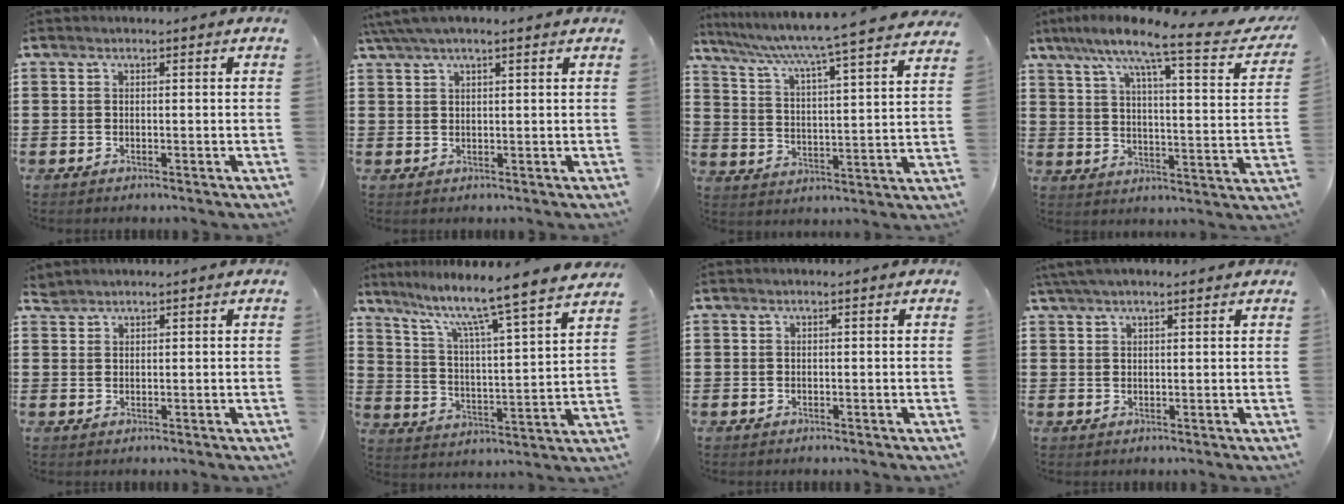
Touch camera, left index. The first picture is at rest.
{"total": 3.1, "force": [2.2, 1.0, 1.9], "torque": [-0.044, 0.007, 0.042]}
{"total": 5.5, "force": [4.8, -1.2, 2.5], "torque": [-0.069, -0.052, 0.070]}
{"total": 9.7, "force": [7.3, 0.5, 6.4], "torque": [-0.130, -0.052, 0.107]}
{"total": 1.4, "force": [1.3, 0.2, 0.1], "torque": [-0.005, -0.001, 0.027]}
{"total": 8.0, "force": [6.7, -1.0, 4.3], "torque": [-0.103, -0.062, 0.100]}
{"total": 0.0}
{"total": 2.8, "force": [2.3, 0.9, 1.4], "torque": [-0.032, 0.004, 0.045]}